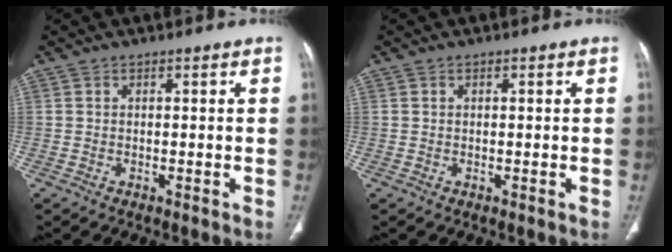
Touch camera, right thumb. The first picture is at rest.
{"total": 0.6, "force": [0.2, 0.2, 0.5], "torque": [-0.015, 0.004, 0.005]}